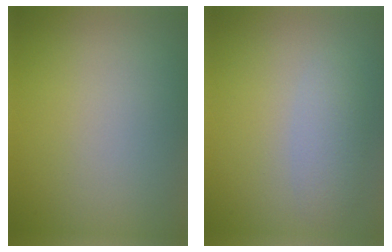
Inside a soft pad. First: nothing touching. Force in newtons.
{"total": 2.1, "press": 2.1, "slide": 0.1}